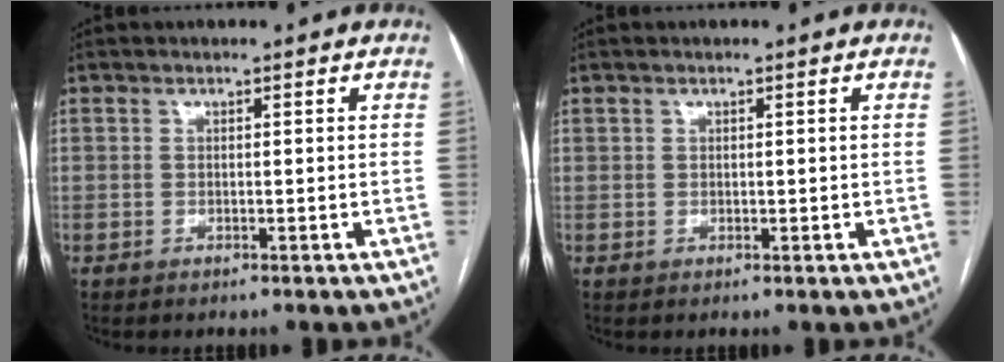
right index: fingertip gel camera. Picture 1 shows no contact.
{"total": 0.7, "force": [0.4, 0.6, 0.2], "torque": [0.002, 0.000, 0.008]}